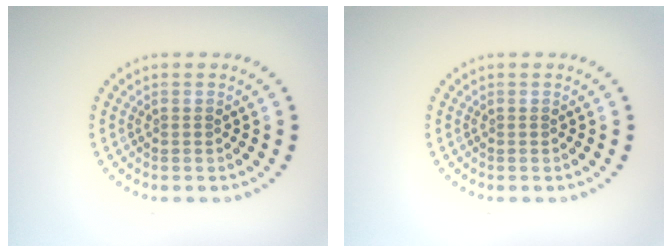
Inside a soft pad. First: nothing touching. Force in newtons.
{"total": 0.0}